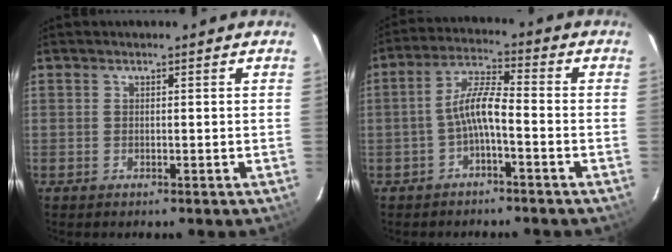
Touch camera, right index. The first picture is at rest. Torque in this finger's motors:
{"motor_torque": [1.25, -0.27, 0.66, 0.18]}